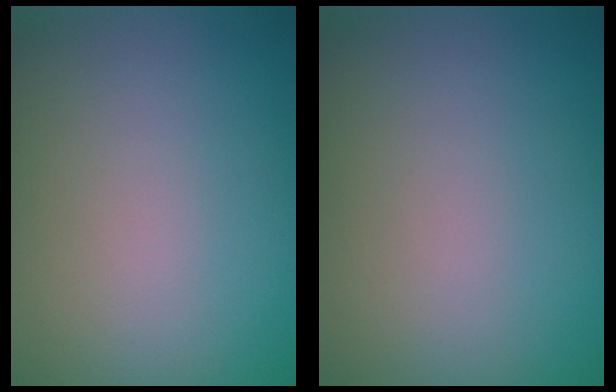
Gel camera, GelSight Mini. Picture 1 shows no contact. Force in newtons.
{"total": 0.0}